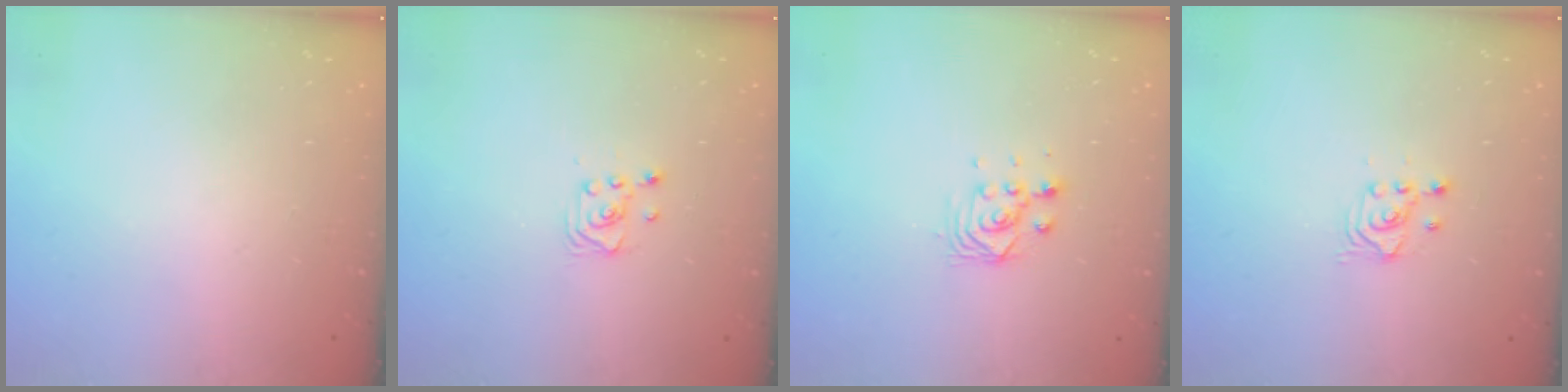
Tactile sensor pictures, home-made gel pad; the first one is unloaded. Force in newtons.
{"total": 2.6, "press": 2.6, "slide": 0.2}
{"total": 2.9, "press": 2.8, "slide": 0.8}
{"total": 2.7, "press": 2.7, "slide": 0.3}